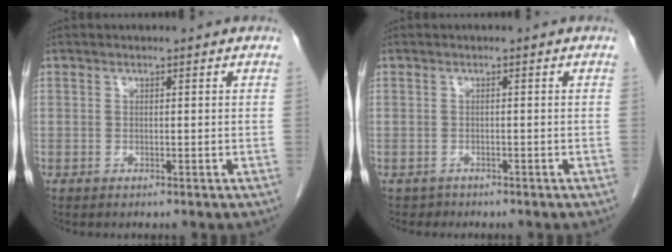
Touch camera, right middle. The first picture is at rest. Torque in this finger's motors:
{"motor_torque": [-0.06, -0.16, 0.01, -0.01]}